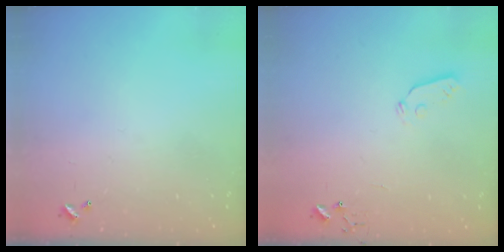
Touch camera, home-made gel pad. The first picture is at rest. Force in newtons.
{"total": 3.6, "press": 3.6, "slide": 0.6}